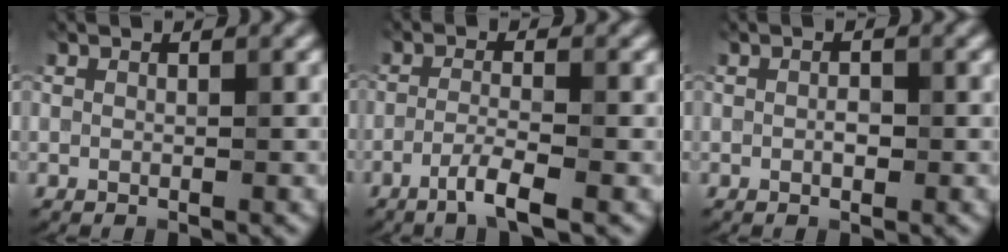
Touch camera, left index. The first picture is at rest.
{"total": 2.9, "force": [-1.6, 0.3, 2.4], "torque": [-0.042, 0.004, -0.040]}
{"total": 1.0, "force": [-0.1, 0.6, 0.9], "torque": [-0.015, 0.000, -0.001]}